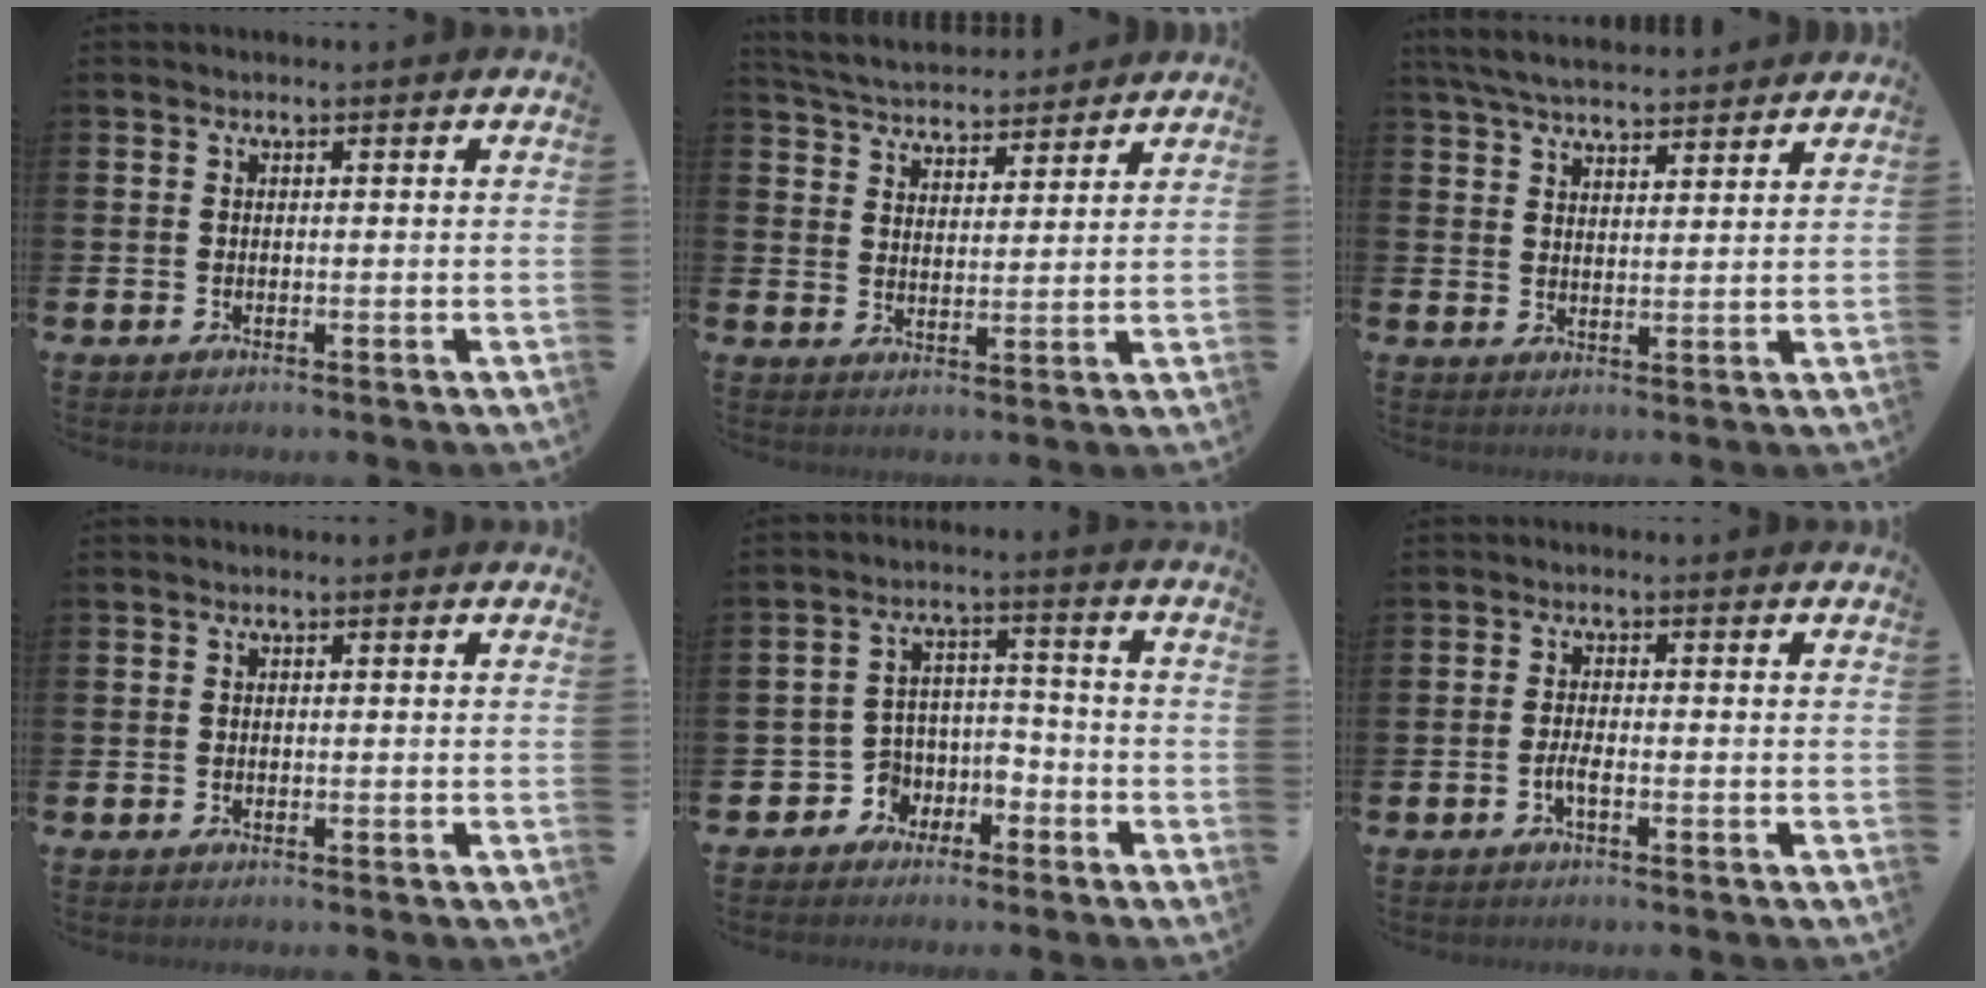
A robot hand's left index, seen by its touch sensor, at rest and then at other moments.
{"total": 5.0, "force": [4.9, 1.0, 0.3], "torque": [-0.027, -0.030, 0.086]}
{"total": 5.6, "force": [5.4, 0.5, 1.1], "torque": [-0.043, -0.024, 0.099]}
{"total": 0.0}
{"total": 4.4, "force": [-2.8, 3.4, 0.1], "torque": [-0.021, 0.000, -0.060]}
{"total": 1.8, "force": [-0.8, 0.4, 1.6], "torque": [-0.032, 0.002, -0.015]}